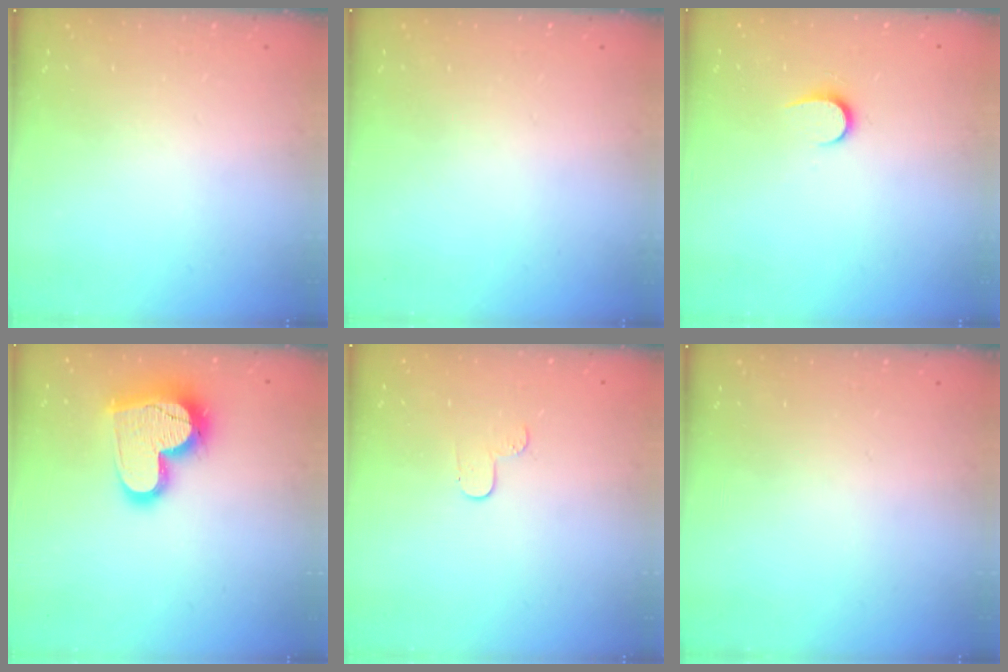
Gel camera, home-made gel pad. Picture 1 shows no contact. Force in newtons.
{"total": 0.0}
{"total": 5.6, "press": 5.5, "slide": 0.6}
{"total": 18.6, "press": 18.5, "slide": 1.5}
{"total": 4.3, "press": 4.2, "slide": 0.5}
{"total": 0.0}